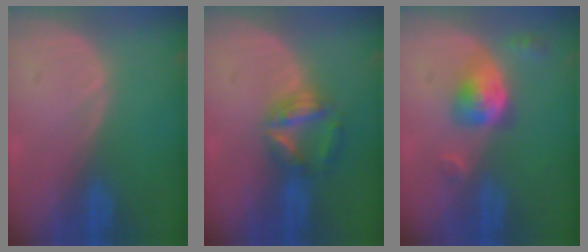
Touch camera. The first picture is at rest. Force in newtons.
{"total": 5.7, "press": 5.4, "slide": 1.9}
{"total": 5.5, "press": 5.0, "slide": 2.3}